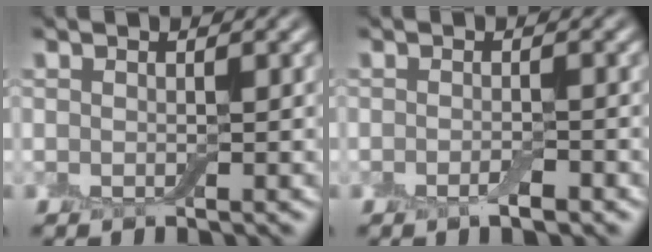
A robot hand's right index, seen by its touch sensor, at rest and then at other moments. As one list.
[{"total": 1.4, "force": [-0.8, 0.3, 1.2], "torque": [-0.020, -0.004, -0.014]}]